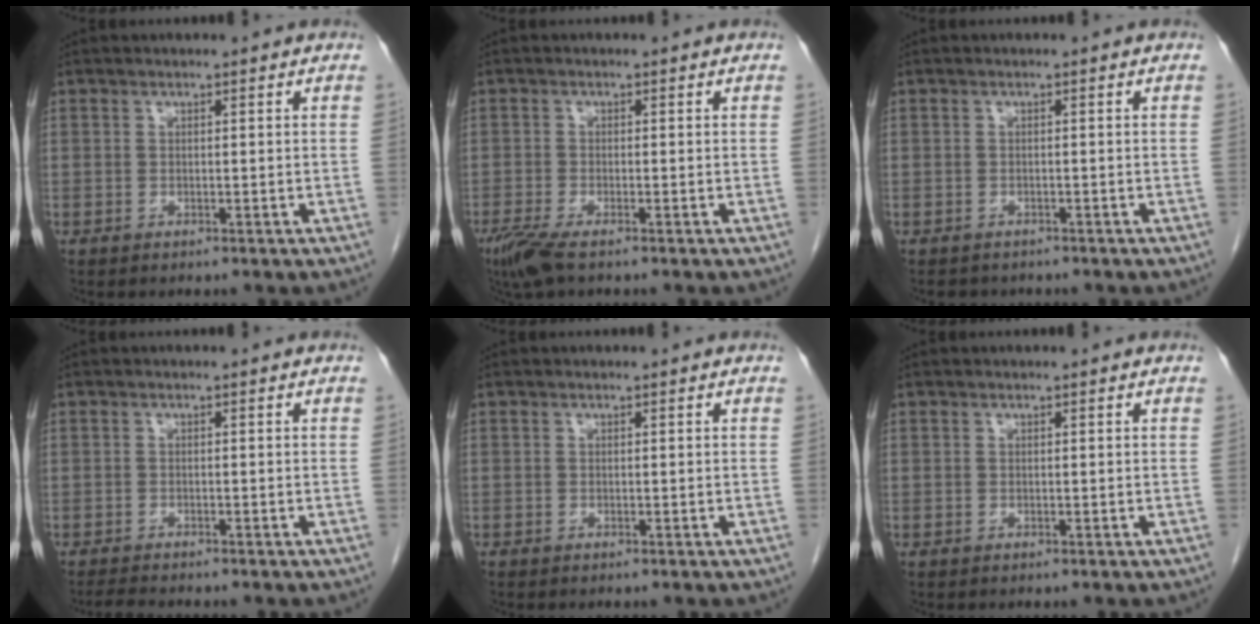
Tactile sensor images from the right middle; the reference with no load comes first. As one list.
[{"total": 4.2, "force": [-2.9, 0.7, 2.9], "torque": [-0.065, -0.013, -0.056]}, {"total": 2.9, "force": [-2.6, 1.3, 0.5], "torque": [-0.012, -0.002, -0.034]}, {"total": 2.7, "force": [-2.5, -0.1, 1.0], "torque": [-0.021, -0.012, -0.042]}, {"total": 0.0}, {"total": 0.0}]